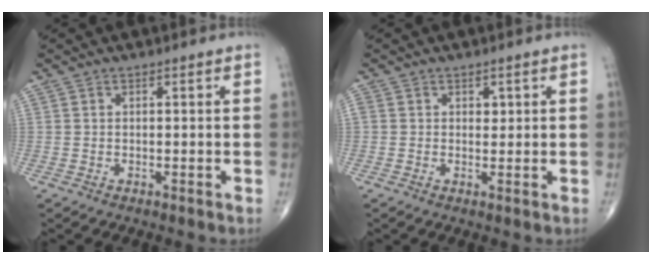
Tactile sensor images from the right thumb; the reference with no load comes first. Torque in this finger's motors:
{"motor_torque": [-0.13, 0.72, 0.52, 0.18, 0.01]}